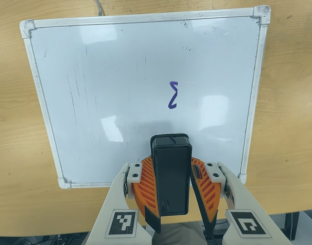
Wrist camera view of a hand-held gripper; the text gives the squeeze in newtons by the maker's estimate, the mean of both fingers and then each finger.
{"total": 8.6, "left": 9.0, "right": 8.1}